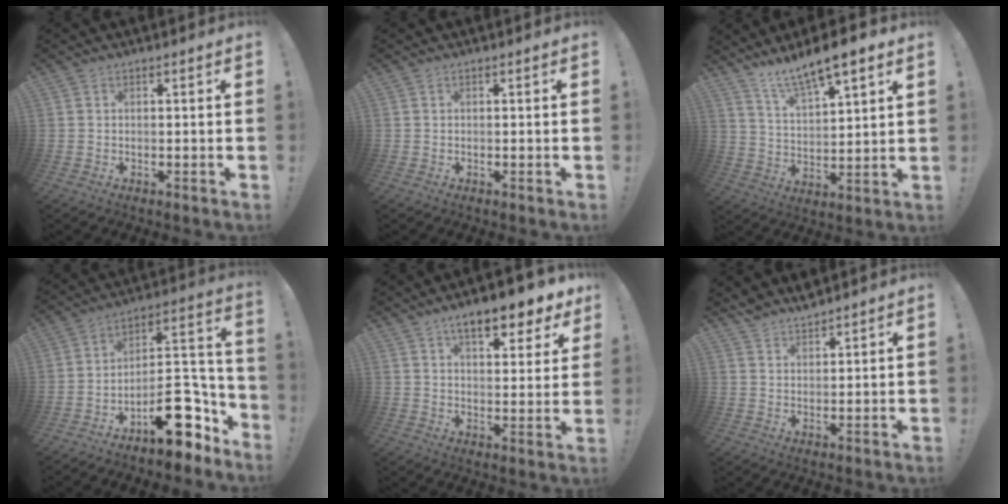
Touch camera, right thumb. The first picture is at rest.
{"total": 0.0}
{"total": 10.6, "force": [8.7, 2.0, 5.6], "torque": [-0.102, -0.058, 0.153]}
{"total": 18.0, "force": [-10.6, 8.9, 11.5], "torque": [-0.116, 0.076, -0.157]}
{"total": 10.9, "force": [7.2, 3.1, 7.6], "torque": [-0.106, -0.043, 0.120]}
{"total": 3.9, "force": [3.9, 0.7, 0.3], "torque": [-0.002, -0.031, 0.071]}